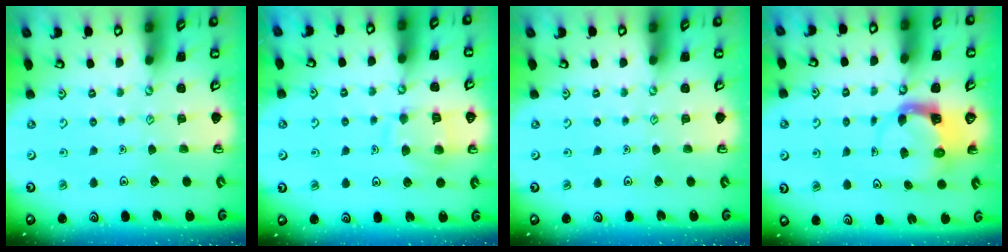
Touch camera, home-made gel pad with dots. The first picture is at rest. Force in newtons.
{"total": 10.7, "press": 10.6, "slide": 1.1}
{"total": 0.0}
{"total": 4.0, "press": 4.0, "slide": 0.5}